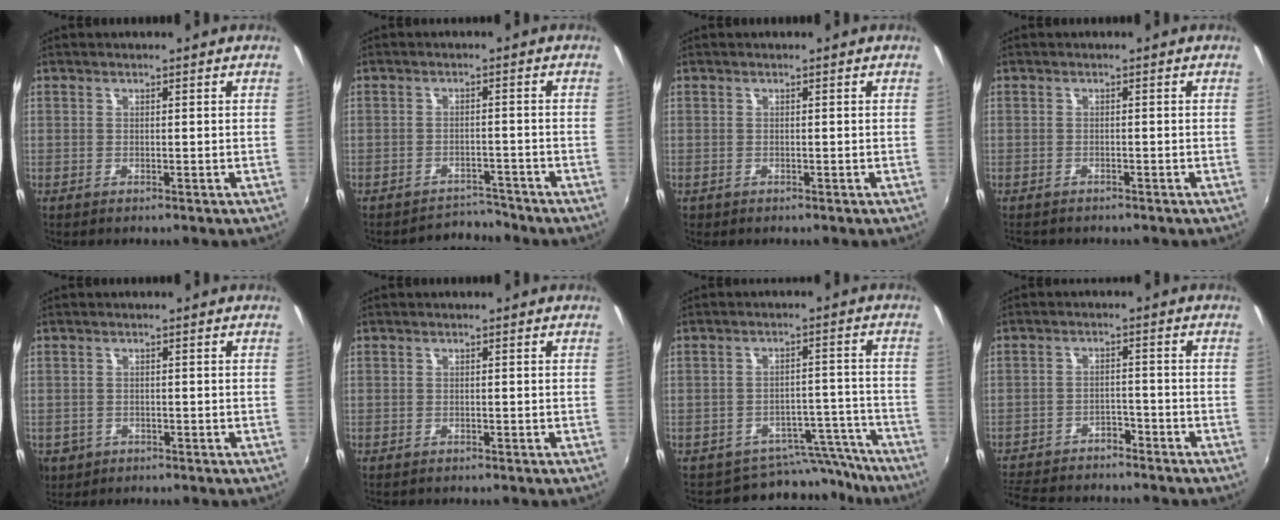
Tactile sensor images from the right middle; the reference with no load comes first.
{"total": 4.4, "force": [-4.3, 0.9, -0.8], "torque": [0.010, 0.007, -0.065]}
{"total": 0.5, "force": [-0.3, 0.4, 0.0], "torque": [-0.003, -0.003, -0.005]}
{"total": 2.2, "force": [-2.0, 0.8, 0.5], "torque": [-0.016, -0.012, -0.032]}
{"total": 5.9, "force": [-2.2, 5.0, 2.3], "torque": [-0.065, -0.010, -0.029]}
{"total": 0.7, "force": [-0.6, 0.3, 0.0], "torque": [-0.004, -0.002, -0.009]}
{"total": 9.7, "force": [-9.1, 3.4, -0.1], "torque": [0.014, 0.037, -0.118]}
{"total": 11.9, "force": [-10.4, 4.0, 4.0], "torque": [-0.107, 0.003, -0.161]}